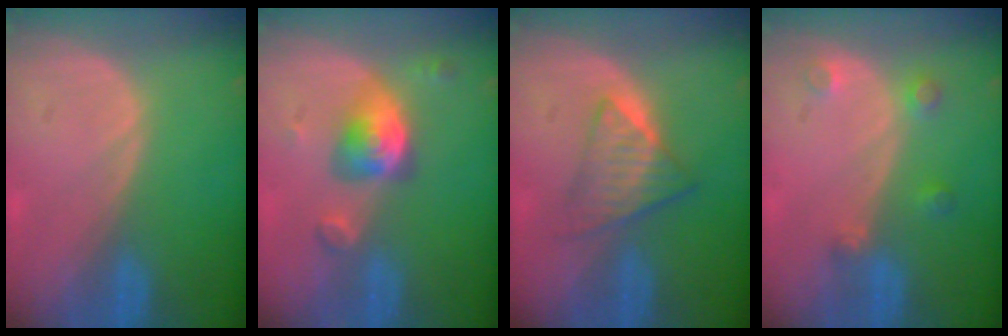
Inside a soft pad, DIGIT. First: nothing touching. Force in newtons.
{"total": 5.4, "press": 5.4, "slide": 0.5}
{"total": 6.2, "press": 5.4, "slide": 3.0}
{"total": 3.0, "press": 2.8, "slide": 1.1}